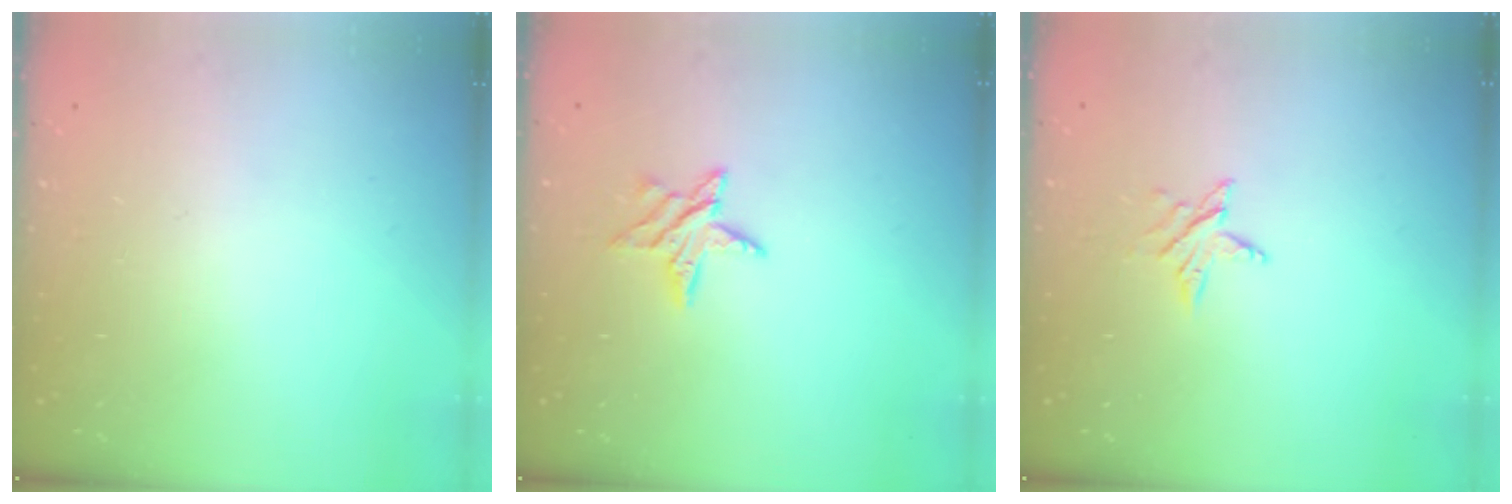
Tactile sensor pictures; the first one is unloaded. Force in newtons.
{"total": 7.0, "press": 7.0, "slide": 0.4}
{"total": 3.9, "press": 3.9, "slide": 0.5}